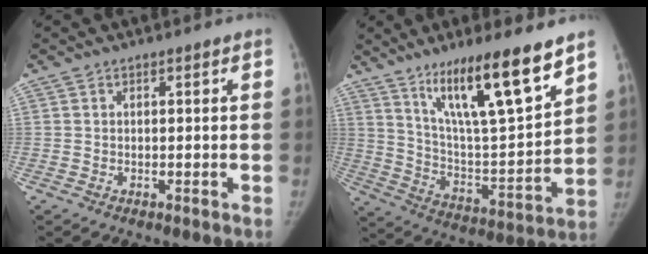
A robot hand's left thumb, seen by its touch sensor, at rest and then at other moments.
{"total": 20.4, "force": [13.2, 3.4, 15.1], "torque": [-0.229, -0.072, 0.232]}